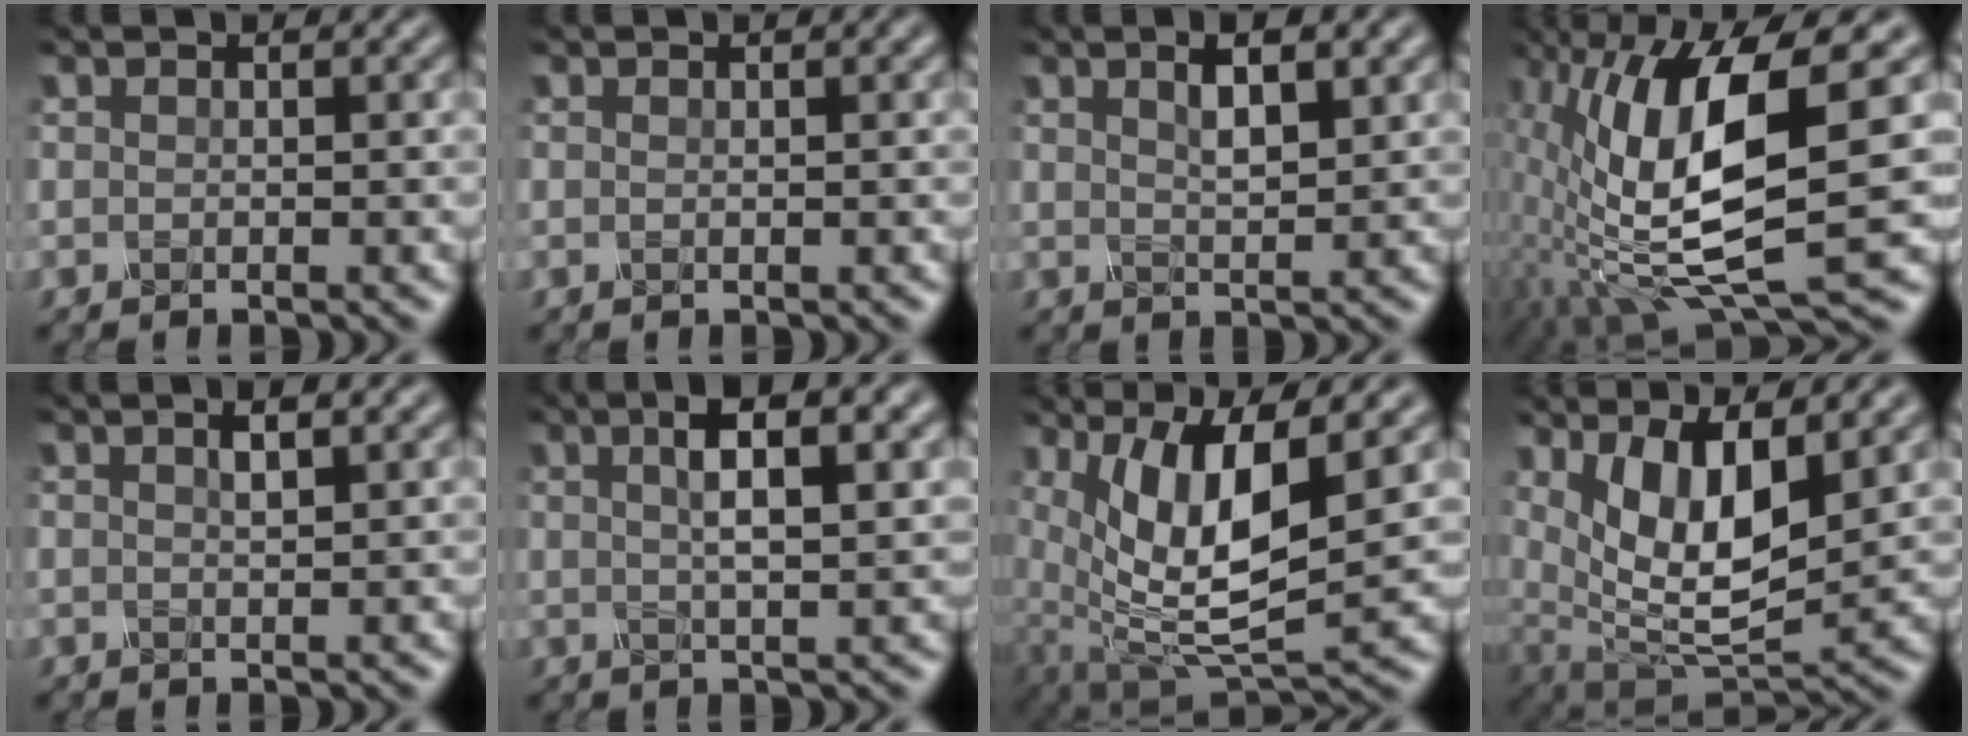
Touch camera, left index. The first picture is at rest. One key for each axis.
{"total": 0.9, "fx": 0.4, "fy": 0.4, "fz": 0.7, "tx": -0.006, "ty": 0.002, "tz": 0.000}
{"total": 3.4, "fx": 1.3, "fy": 0.9, "fz": 2.9, "tx": -0.053, "ty": 0.004, "tz": 0.031}
{"total": 11.3, "fx": -0.2, "fy": 3.7, "fz": 10.7, "tx": -0.215, "ty": -0.012, "tz": 0.005}
{"total": 1.9, "fx": 0.8, "fy": 0.5, "fz": 1.7, "tx": -0.018, "ty": 0.004, "tz": 0.015}
{"total": 5.4, "fx": 1.5, "fy": 1.3, "fz": 5.0, "tx": -0.085, "ty": 0.009, "tz": 0.030}
{"total": 11.8, "fx": 2.8, "fy": 4.4, "fz": 10.6, "tx": -0.208, "ty": -0.012, "tz": 0.067}
{"total": 9.2, "fx": 2.7, "fy": 3.6, "fz": 8.1, "tx": -0.155, "ty": -0.011, "tz": 0.061}